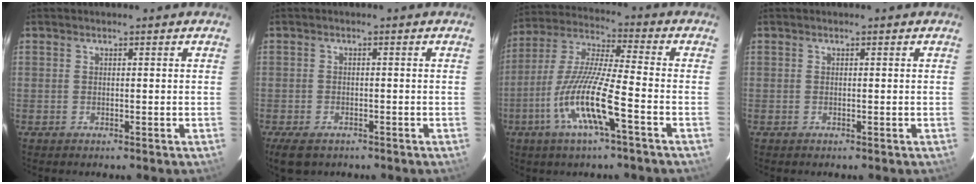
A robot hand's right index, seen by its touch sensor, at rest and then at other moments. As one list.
[{"total": 5.1, "force": [-3.5, 2.7, 2.6], "torque": [-0.061, -0.013, -0.058]}, {"total": 13.5, "force": [-5.6, 0.7, 12.2], "torque": [-0.251, -0.007, -0.114]}, {"total": 0.0}]